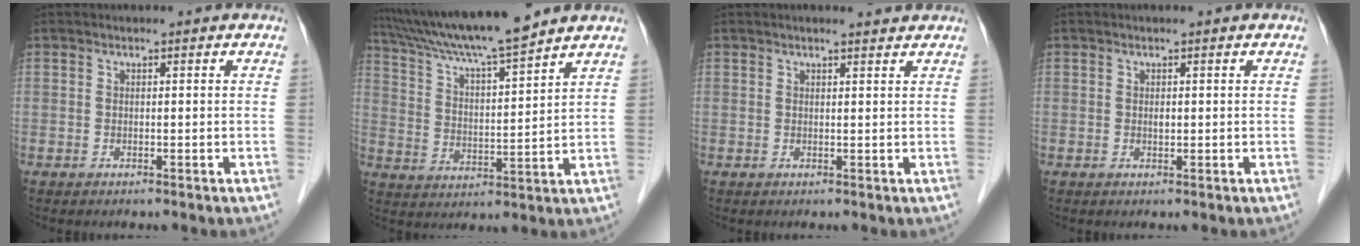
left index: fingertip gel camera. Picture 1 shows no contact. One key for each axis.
{"total": 13.9, "fx": 12.2, "fy": -0.8, "fz": 6.5, "tx": -0.123, "ty": 0.011, "tz": 0.211}
{"total": 2.3, "fx": 2.2, "fy": 0.1, "fz": 0.8, "tx": -0.014, "ty": 0.007, "tz": 0.027}
{"total": 0.6, "fx": 0.1, "fy": 0.3, "fz": 0.5, "tx": -0.009, "ty": -0.001, "tz": 0.001}